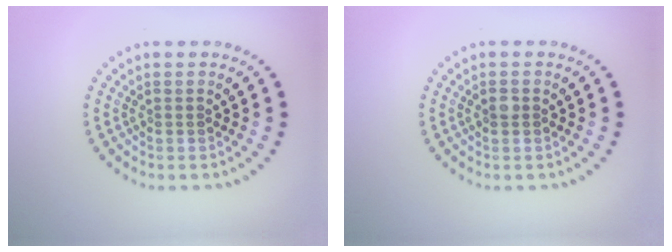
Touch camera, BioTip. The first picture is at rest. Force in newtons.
{"total": 0.9, "press": 0.9, "slide": 0.1}